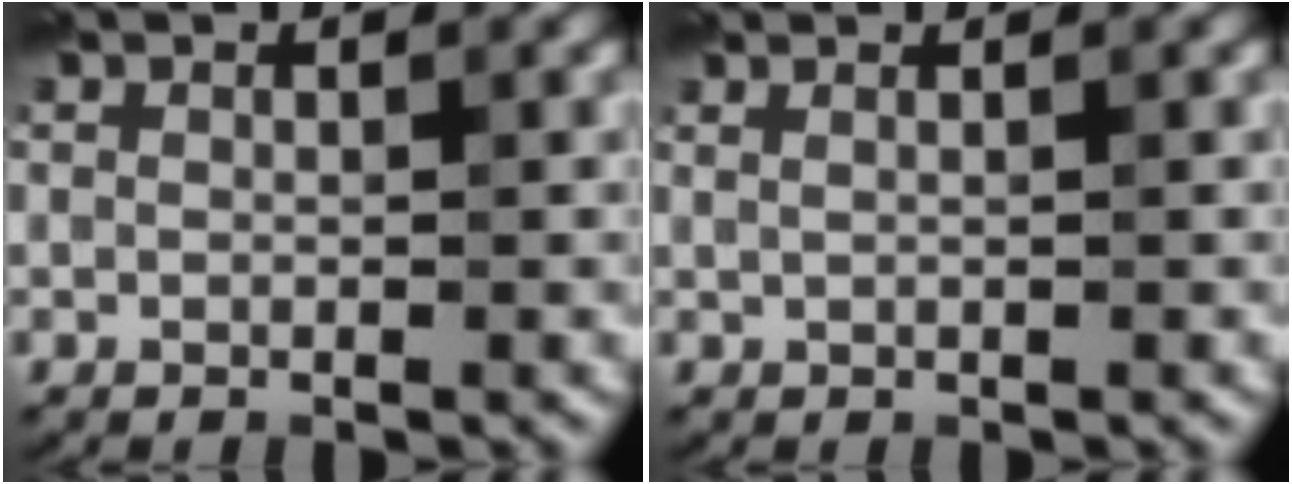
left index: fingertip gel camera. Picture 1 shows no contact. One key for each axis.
{"total": 0.8, "fx": 0.6, "fy": 0.1, "fz": 0.5, "tx": -0.008, "ty": 0.002, "tz": 0.005}